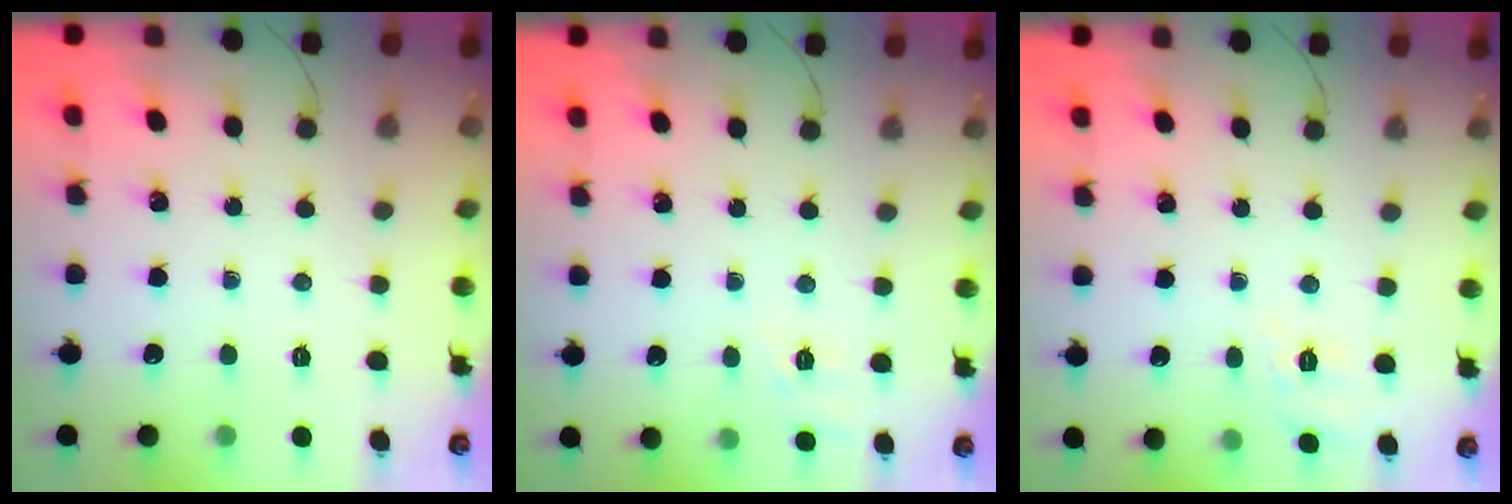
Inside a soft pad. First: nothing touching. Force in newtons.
{"total": 1.6, "press": 0.4, "slide": 1.5}
{"total": 2.2, "press": 1.2, "slide": 1.8}